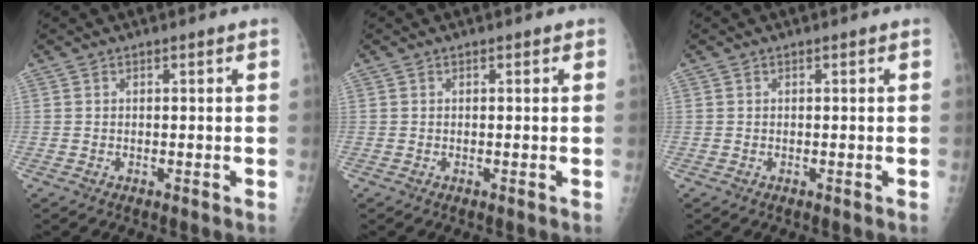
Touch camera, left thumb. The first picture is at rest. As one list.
[{"total": 0.0}, {"total": 0.0}]